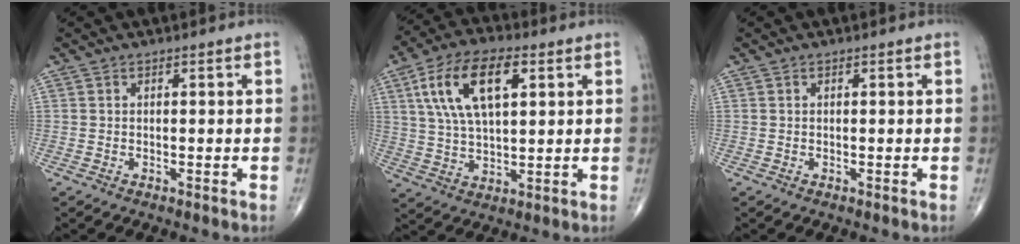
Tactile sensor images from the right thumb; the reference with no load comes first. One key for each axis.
{"total": 14.9, "fx": 5.1, "fy": 7.0, "fz": 12.1, "tx": -0.221, "ty": 0.001, "tz": 0.094}
{"total": 0.0}